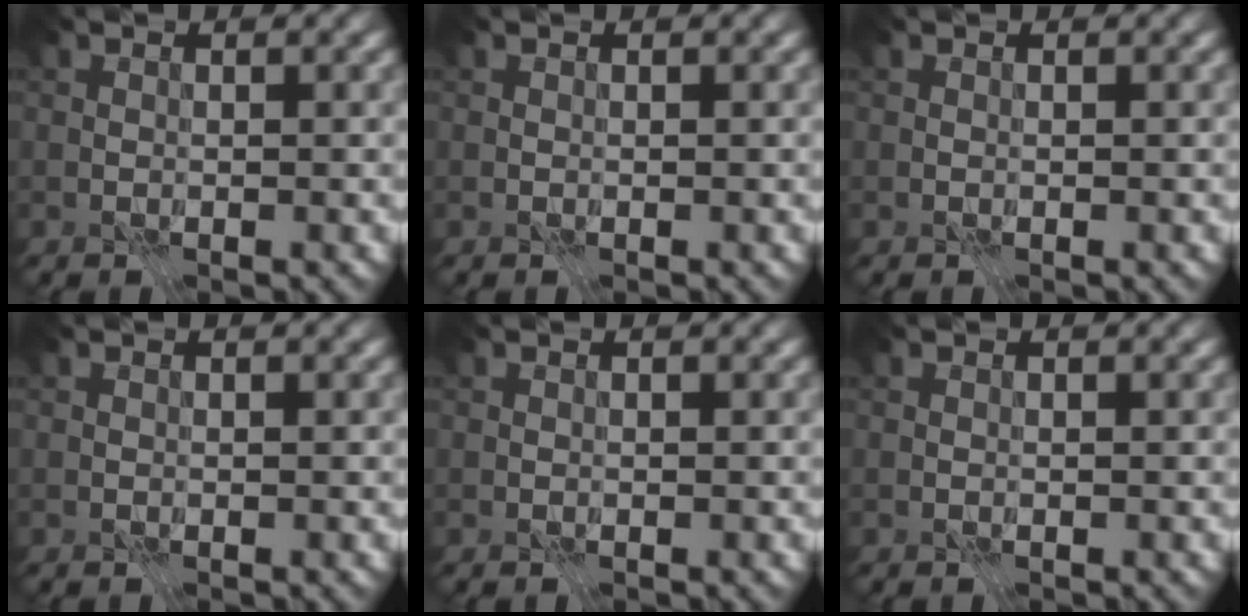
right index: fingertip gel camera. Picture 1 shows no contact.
{"total": 0.0}
{"total": 0.0}
{"total": 0.0}
{"total": 0.0}
{"total": 0.0}